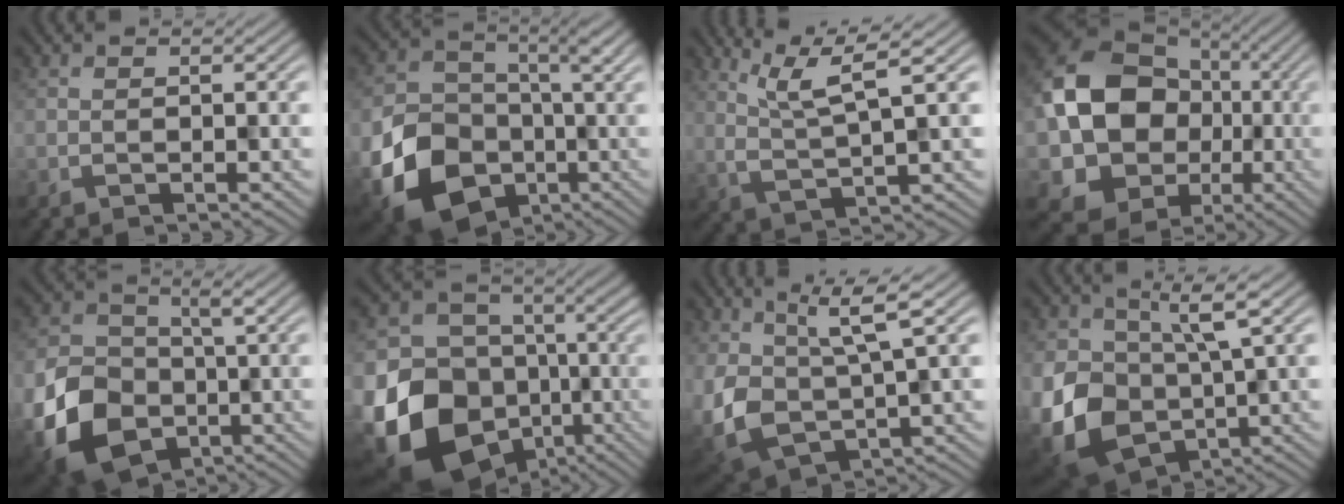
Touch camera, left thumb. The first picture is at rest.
{"total": 15.4, "force": [-6.0, 12.0, 7.6], "torque": [-0.178, -0.037, -0.101]}
{"total": 6.8, "force": [4.4, 1.0, 5.1], "torque": [-0.106, 0.009, 0.093]}
{"total": 15.2, "force": [-0.7, 13.1, 7.6], "torque": [-0.157, -0.022, -0.013]}
{"total": 11.6, "force": [-4.5, 8.5, 6.5], "torque": [-0.147, -0.039, -0.078]}
{"total": 19.9, "force": [-7.8, 16.5, 7.9], "torque": [-0.204, -0.052, -0.130]}
{"total": 9.3, "force": [2.6, 4.7, 7.6], "torque": [-0.190, -0.014, 0.057]}
{"total": 12.3, "force": [-0.5, 8.1, 9.2], "torque": [-0.221, -0.032, -0.003]}